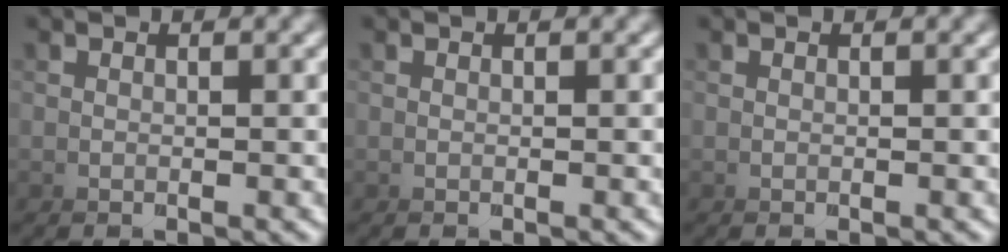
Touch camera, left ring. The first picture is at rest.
{"total": 0.0}
{"total": 0.0}